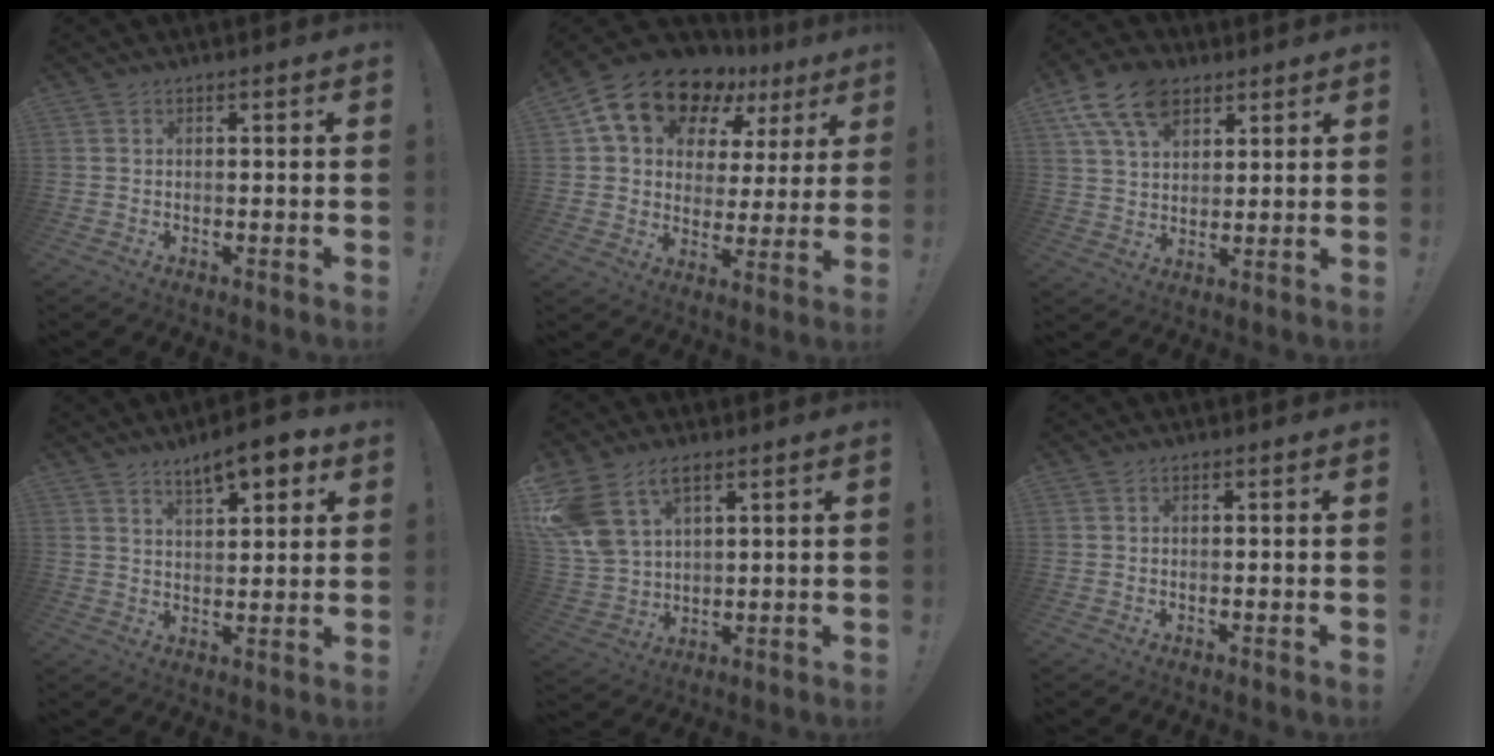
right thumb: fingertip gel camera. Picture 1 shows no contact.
{"total": 17.3, "force": [11.8, 9.8, 8.2], "torque": [-0.136, -0.078, 0.215]}
{"total": 14.3, "force": [7.8, 9.1, 7.8], "torque": [-0.140, -0.029, 0.146]}
{"total": 8.5, "force": [5.8, 2.8, 5.6], "torque": [-0.075, -0.033, 0.098]}
{"total": 11.6, "force": [6.8, 7.2, 6.1], "torque": [-0.128, -0.029, 0.134]}
{"total": 0.0}